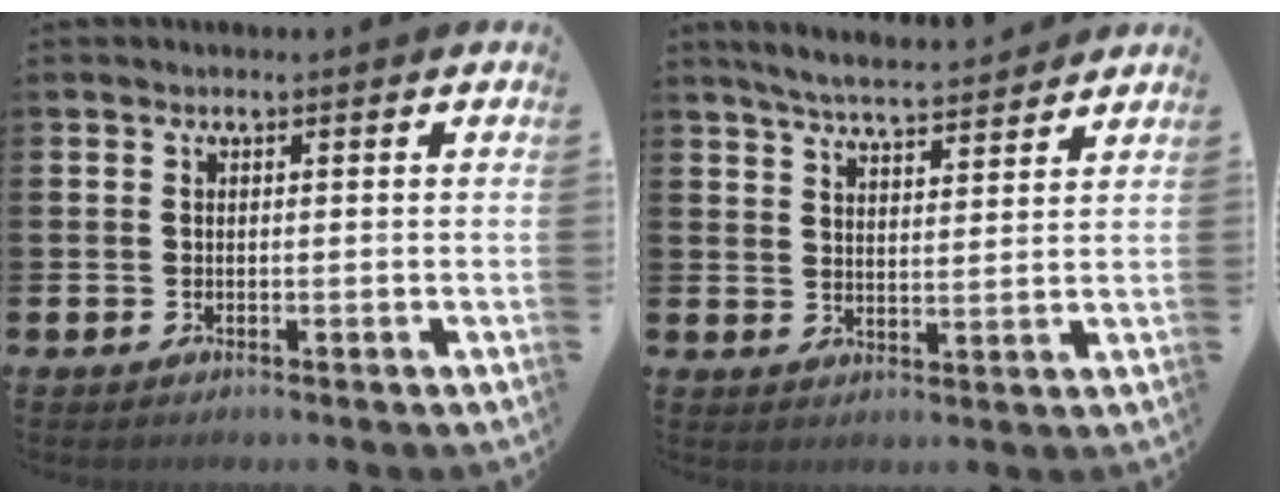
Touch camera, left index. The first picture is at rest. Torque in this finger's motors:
{"motor_torque": [0.77, -0.72, 0.31, 0.11]}